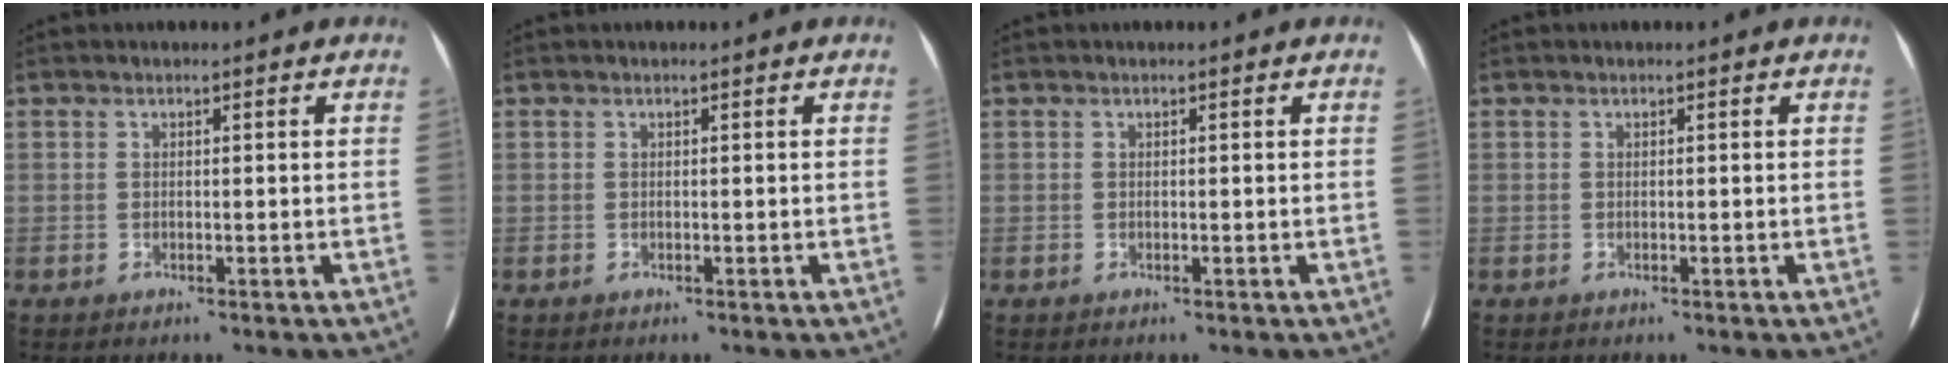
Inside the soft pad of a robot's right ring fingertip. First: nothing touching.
{"total": 0.0}
{"total": 0.0}
{"total": 0.0}